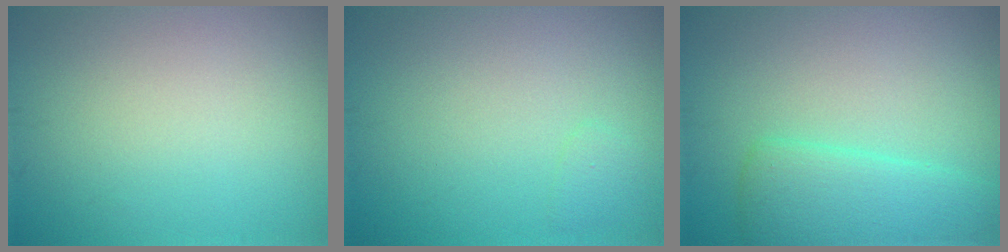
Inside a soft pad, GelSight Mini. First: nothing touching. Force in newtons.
{"total": 0.8, "press": 0.8, "slide": 0.0}
{"total": 4.0, "press": 4.0, "slide": 0.3}